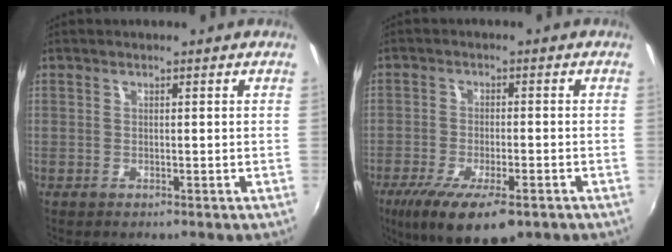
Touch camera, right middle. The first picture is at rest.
{"total": 13.5, "force": [-8.4, 4.5, 9.7], "torque": [-0.195, -0.045, -0.135]}